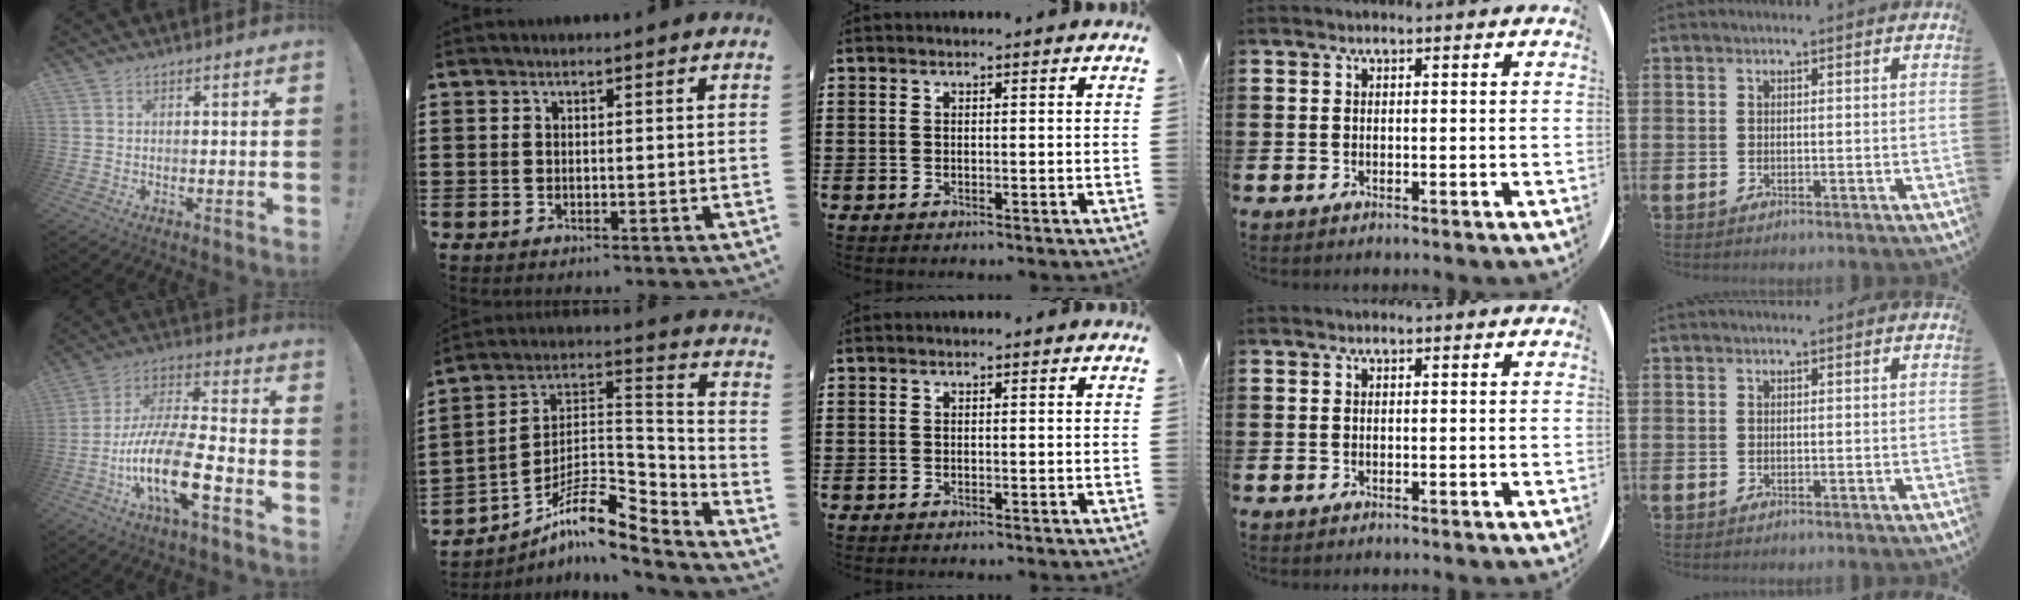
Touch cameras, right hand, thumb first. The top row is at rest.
{"thumb": {"total": 20.8, "force": [-8.2, 6.4, 18.0], "torque": [-0.350, 0.032, -0.137]}, "index": {"total": 9.3, "force": [-6.6, 3.5, 5.4], "torque": [-0.106, -0.003, -0.130]}}